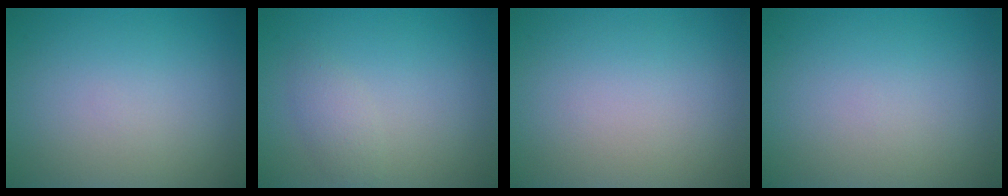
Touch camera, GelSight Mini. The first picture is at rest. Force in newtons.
{"total": 1.6, "press": 1.6, "slide": 0.1}
{"total": 0.0}
{"total": 0.0}